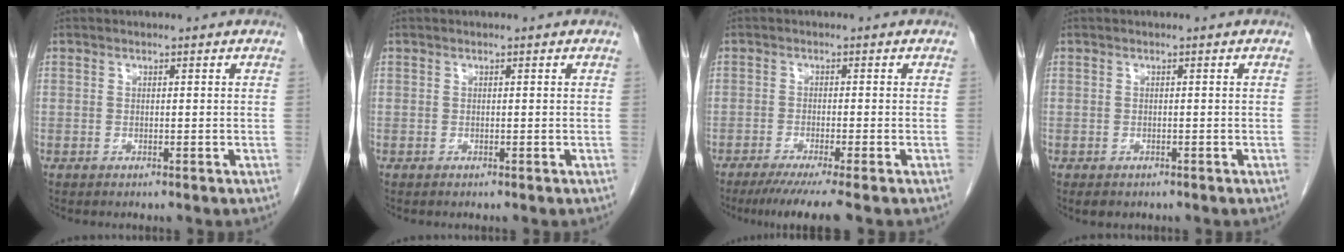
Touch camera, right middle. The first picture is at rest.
{"total": 0.0}
{"total": 6.3, "force": [-4.8, -0.8, 4.0], "torque": [-0.054, -0.017, -0.078]}
{"total": 1.6, "force": [-1.2, 0.9, 0.7], "torque": [-0.009, 0.000, -0.011]}